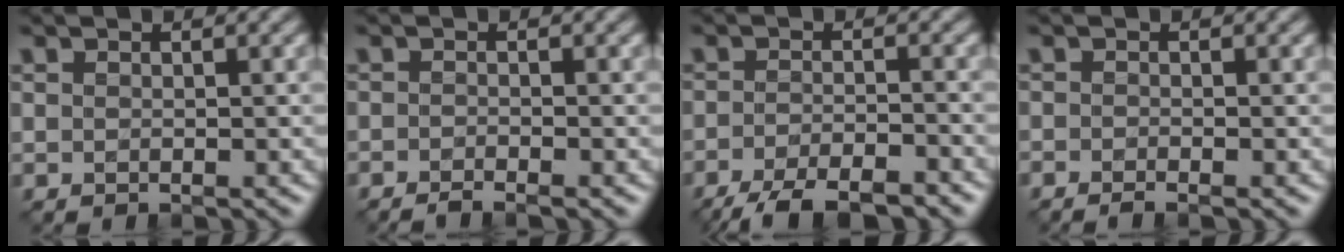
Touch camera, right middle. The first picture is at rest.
{"total": 1.5, "force": [-1.1, 0.2, 0.9], "torque": [-0.012, -0.003, -0.026]}
{"total": 6.3, "force": [-4.9, 1.5, 3.6], "torque": [-0.061, -0.006, -0.087]}
{"total": 1.1, "force": [-0.9, 0.1, 0.7], "torque": [-0.011, -0.004, -0.020]}